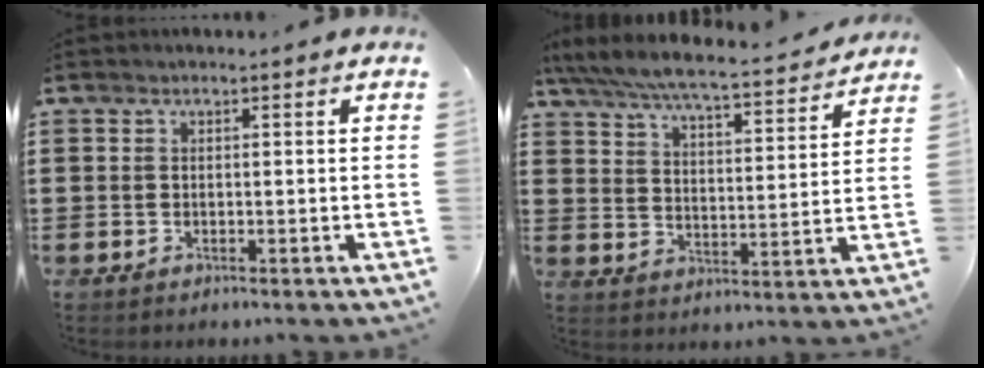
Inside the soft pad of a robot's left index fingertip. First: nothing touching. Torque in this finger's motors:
{"motor_torque": [2.14, 0.00, -0.02, -0.12]}